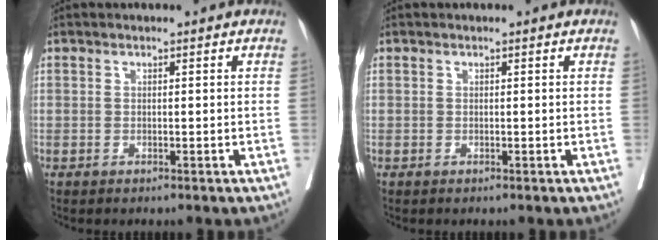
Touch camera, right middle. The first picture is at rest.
{"total": 0.0}